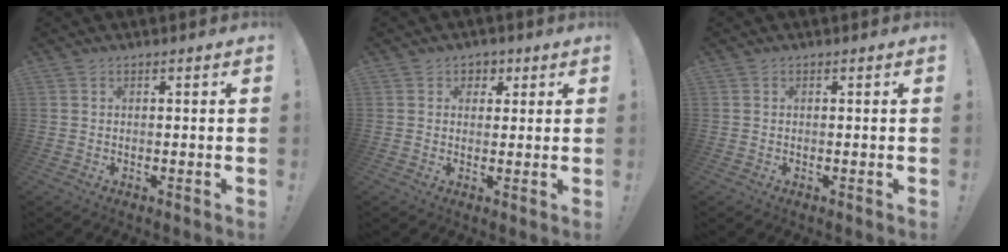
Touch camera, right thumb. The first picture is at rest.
{"total": 3.6, "force": [1.1, 3.3, 0.8], "torque": [0.003, -0.006, 0.018]}
{"total": 0.0}